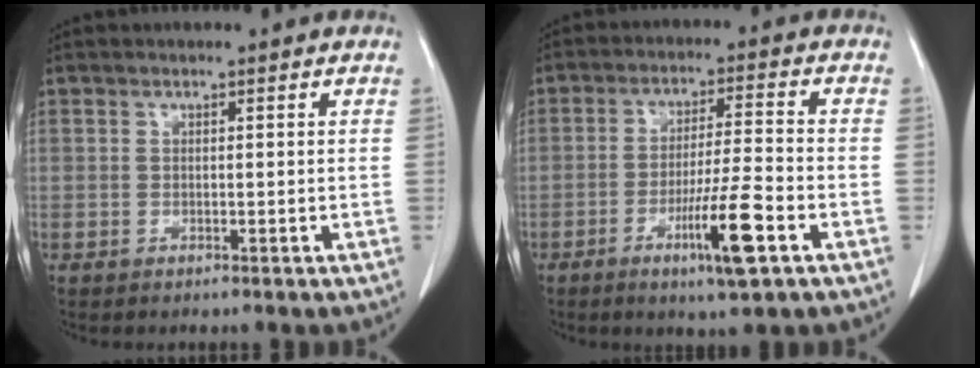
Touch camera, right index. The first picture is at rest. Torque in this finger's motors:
{"motor_torque": [1.74, -0.40, 0.86, 0.19]}